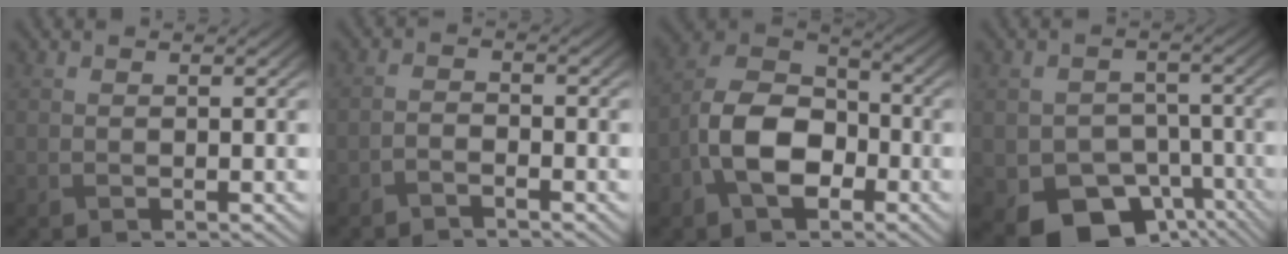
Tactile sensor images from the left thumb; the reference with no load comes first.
{"total": 1.6, "force": [-1.5, 0.3, 0.6], "torque": [-0.014, 0.003, -0.035]}
{"total": 9.9, "force": [-3.5, 6.4, 6.7], "torque": [-0.138, 0.006, -0.080]}
{"total": 10.1, "force": [-5.3, 7.0, 5.1], "torque": [-0.092, -0.030, -0.084]}